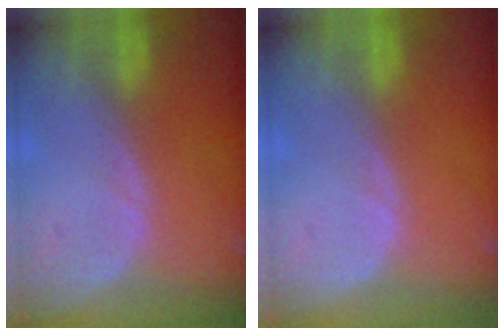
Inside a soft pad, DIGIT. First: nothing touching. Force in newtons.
{"total": 0.0}